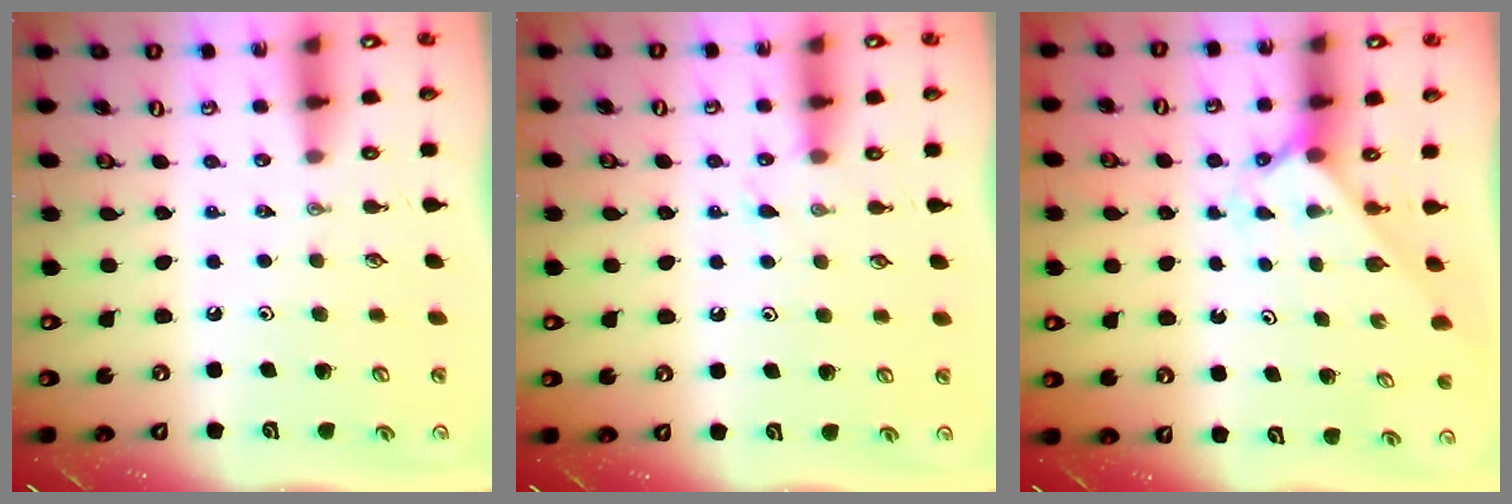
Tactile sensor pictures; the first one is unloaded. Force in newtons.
{"total": 4.2, "press": 4.2, "slide": 0.5}
{"total": 1.9, "press": 1.9, "slide": 0.2}